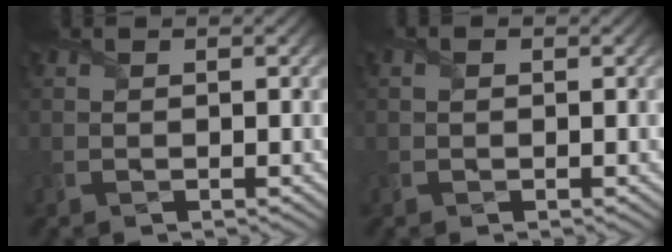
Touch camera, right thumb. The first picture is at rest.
{"total": 0.6, "force": [0.1, 0.4, 0.4], "torque": [-0.007, 0.002, 0.001]}